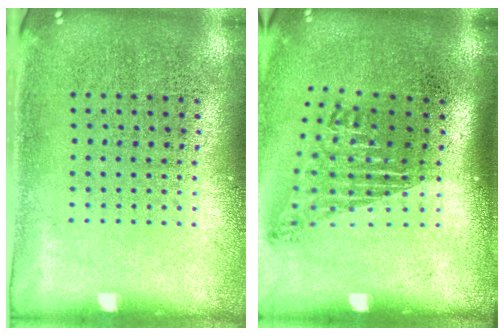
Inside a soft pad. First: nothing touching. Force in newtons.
{"total": 1.7, "press": 1.1, "slide": 1.3}